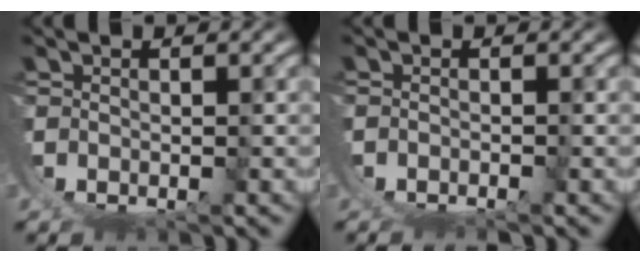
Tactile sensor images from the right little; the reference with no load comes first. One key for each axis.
{"total": 2.7, "fx": -2.3, "fy": 1.1, "fz": 0.8, "tx": -0.021, "ty": -0.009, "tz": -0.035}